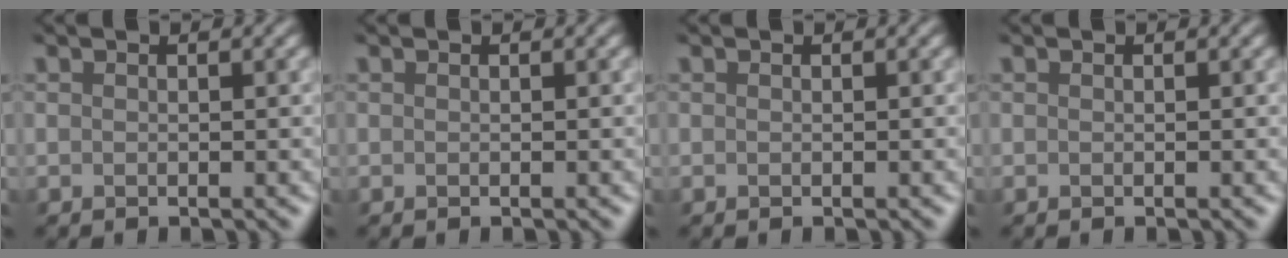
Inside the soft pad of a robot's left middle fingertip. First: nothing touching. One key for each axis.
{"total": 0.0}
{"total": 0.0}
{"total": 0.0}